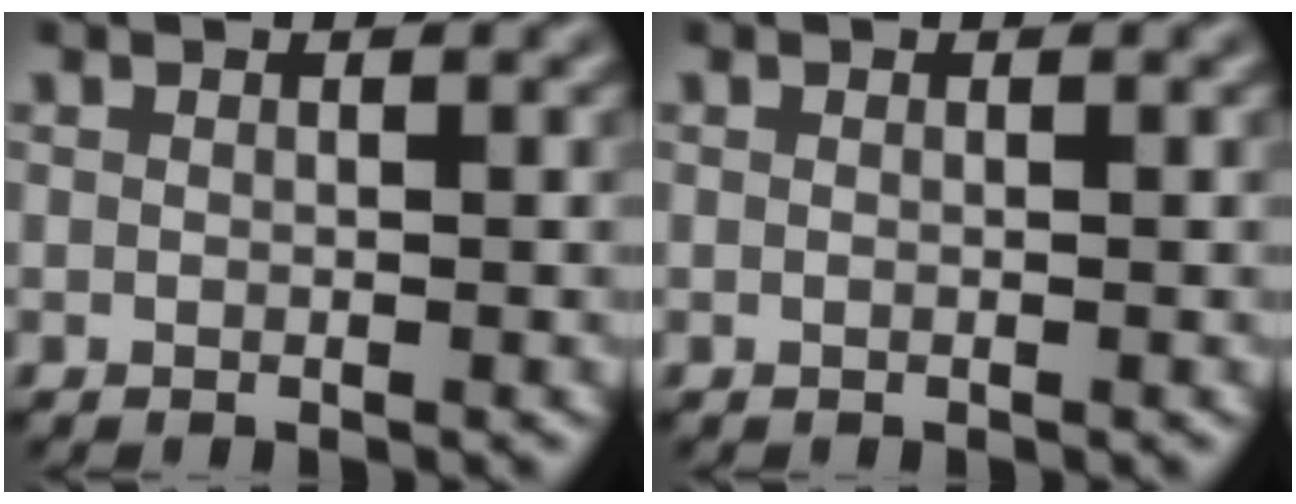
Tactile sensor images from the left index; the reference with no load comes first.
{"total": 0.0}